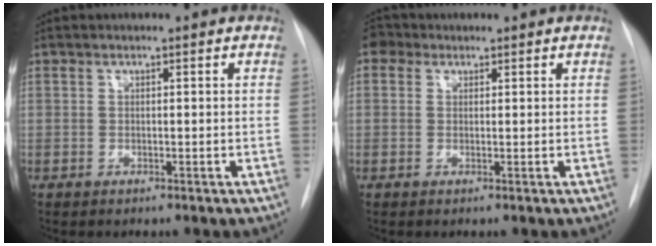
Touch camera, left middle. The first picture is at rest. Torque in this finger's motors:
{"motor_torque": [0.19, -0.19, -0.02, 0.01]}